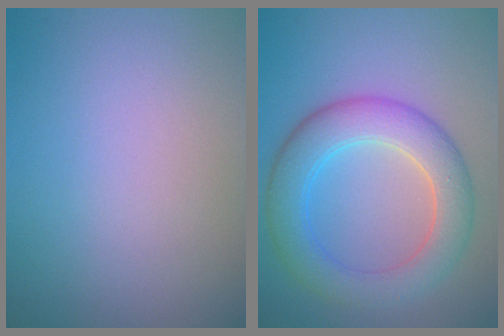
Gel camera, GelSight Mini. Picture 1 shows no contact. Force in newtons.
{"total": 6.2, "press": 6.1, "slide": 0.4}